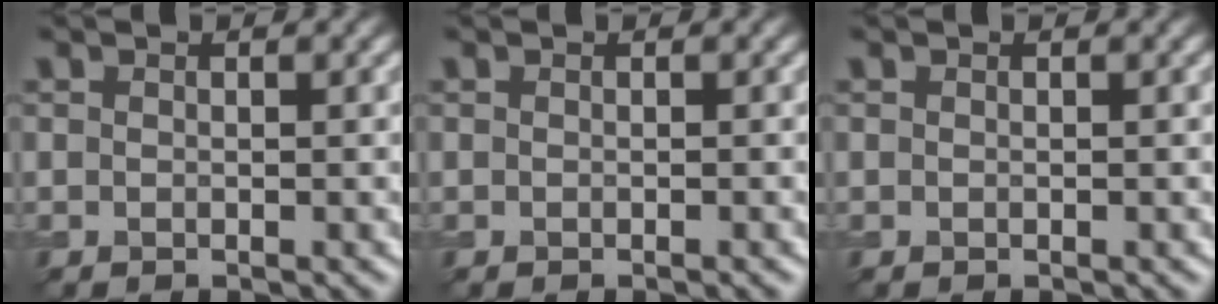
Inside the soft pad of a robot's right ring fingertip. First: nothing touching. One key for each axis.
{"total": 0.0}
{"total": 0.0}